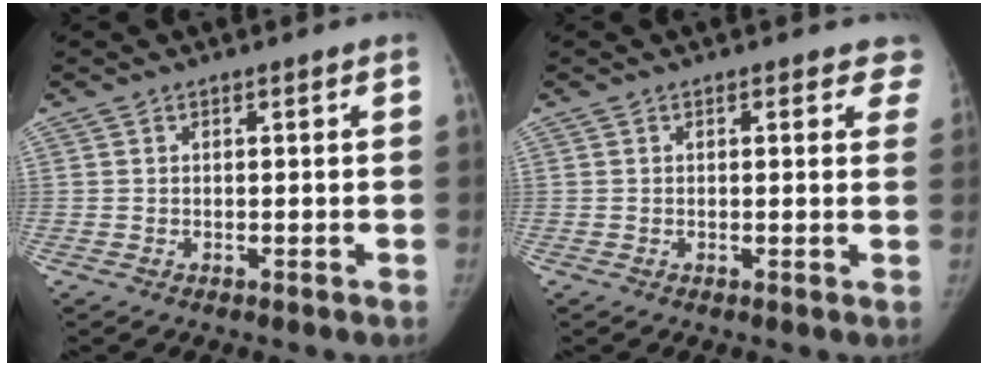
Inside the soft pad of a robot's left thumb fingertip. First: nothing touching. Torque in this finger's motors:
{"motor_torque": [-0.22, 0.32, -0.17, -0.29, -0.03]}